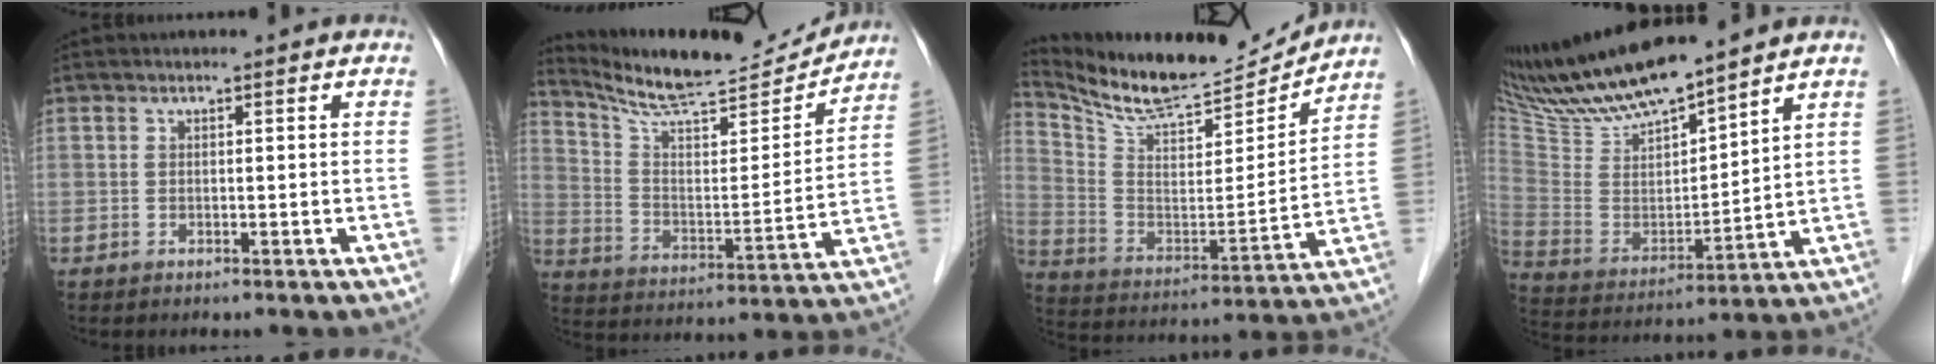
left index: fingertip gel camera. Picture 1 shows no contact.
{"total": 16.1, "force": [15.3, 1.0, 4.9], "torque": [-0.094, -0.034, 0.238]}
{"total": 15.3, "force": [14.4, 1.7, 4.7], "torque": [-0.100, -0.033, 0.244]}
{"total": 14.9, "force": [13.4, 1.0, 6.5], "torque": [-0.133, -0.010, 0.269]}